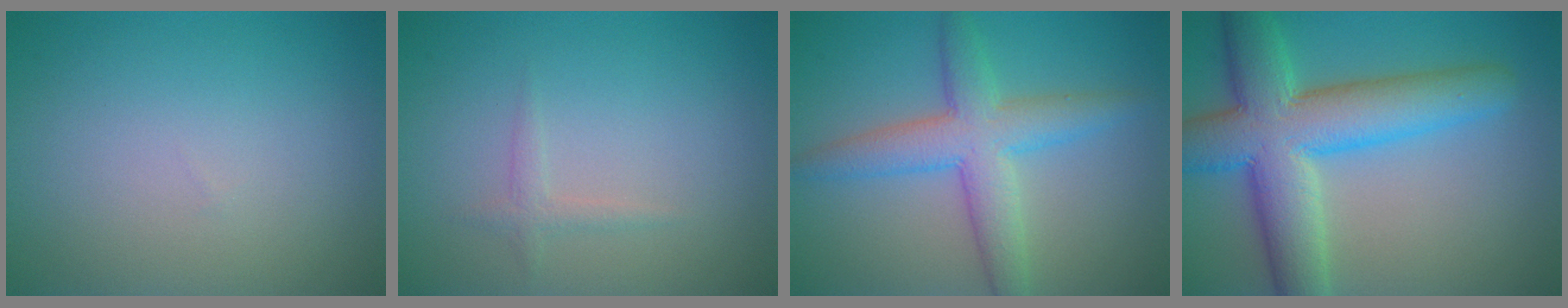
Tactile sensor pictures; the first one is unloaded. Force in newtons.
{"total": 1.1, "press": 1.1, "slide": 0.0}
{"total": 5.4, "press": 5.4, "slide": 0.0}
{"total": 9.9, "press": 9.9, "slide": 0.6}